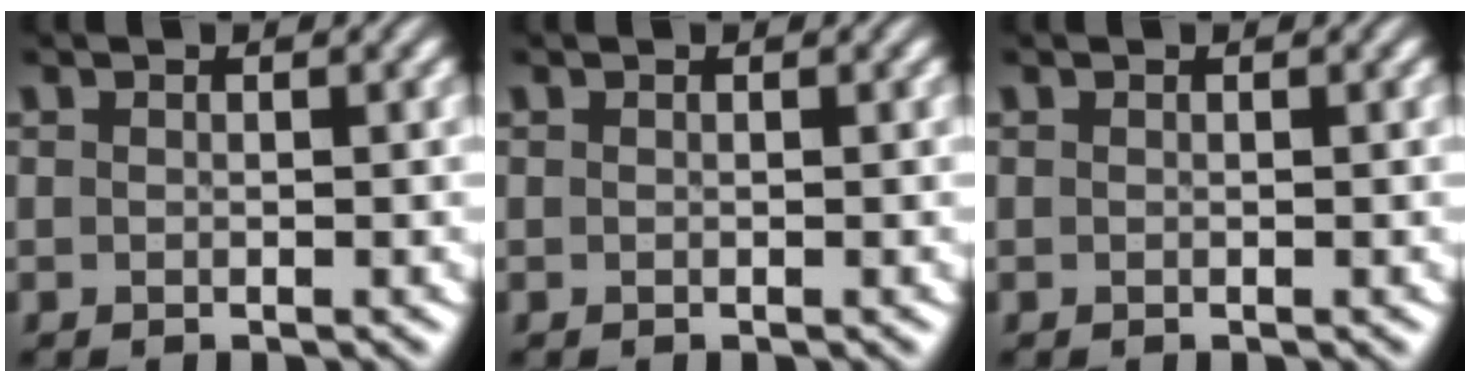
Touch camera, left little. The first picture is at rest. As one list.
[{"total": 0.0}, {"total": 0.0}]